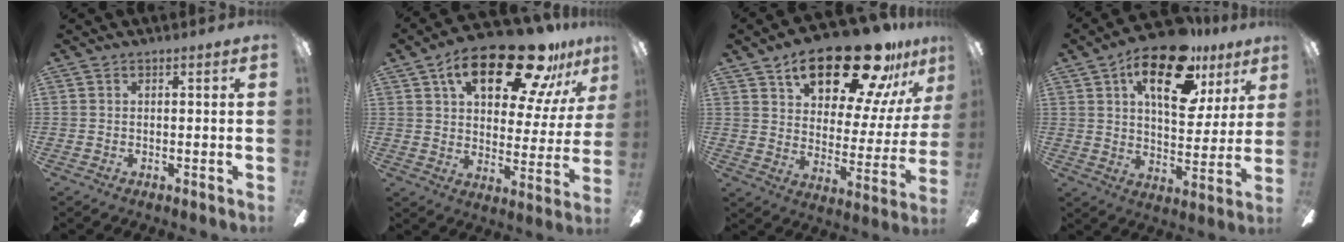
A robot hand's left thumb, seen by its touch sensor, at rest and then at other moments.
{"total": 22.5, "force": [13.6, 9.7, 15.1], "torque": [-0.223, -0.070, 0.224]}
{"total": 23.4, "force": [15.8, 9.2, 14.6], "torque": [-0.223, -0.092, 0.263]}
{"total": 20.2, "force": [11.0, 9.5, 14.1], "torque": [-0.209, -0.044, 0.181]}